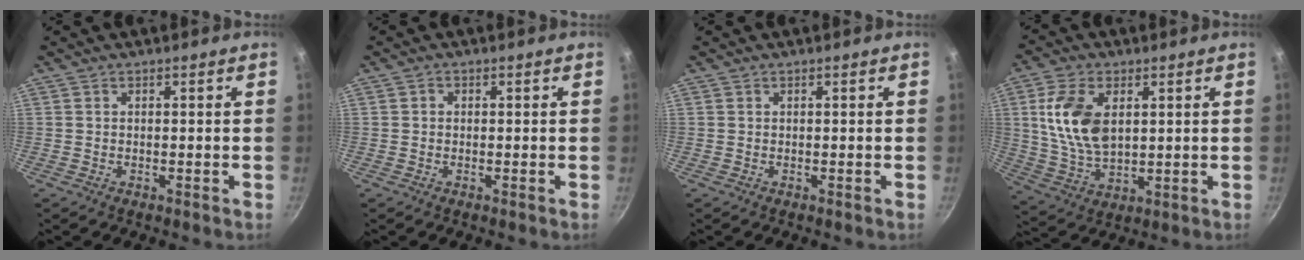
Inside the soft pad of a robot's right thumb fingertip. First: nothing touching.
{"total": 0.7, "force": [-0.1, 0.7, 0.2], "torque": [-0.002, 0.004, -0.002]}
{"total": 0.0}
{"total": 12.7, "force": [3.0, 7.5, 9.8], "torque": [-0.179, -0.016, 0.063]}